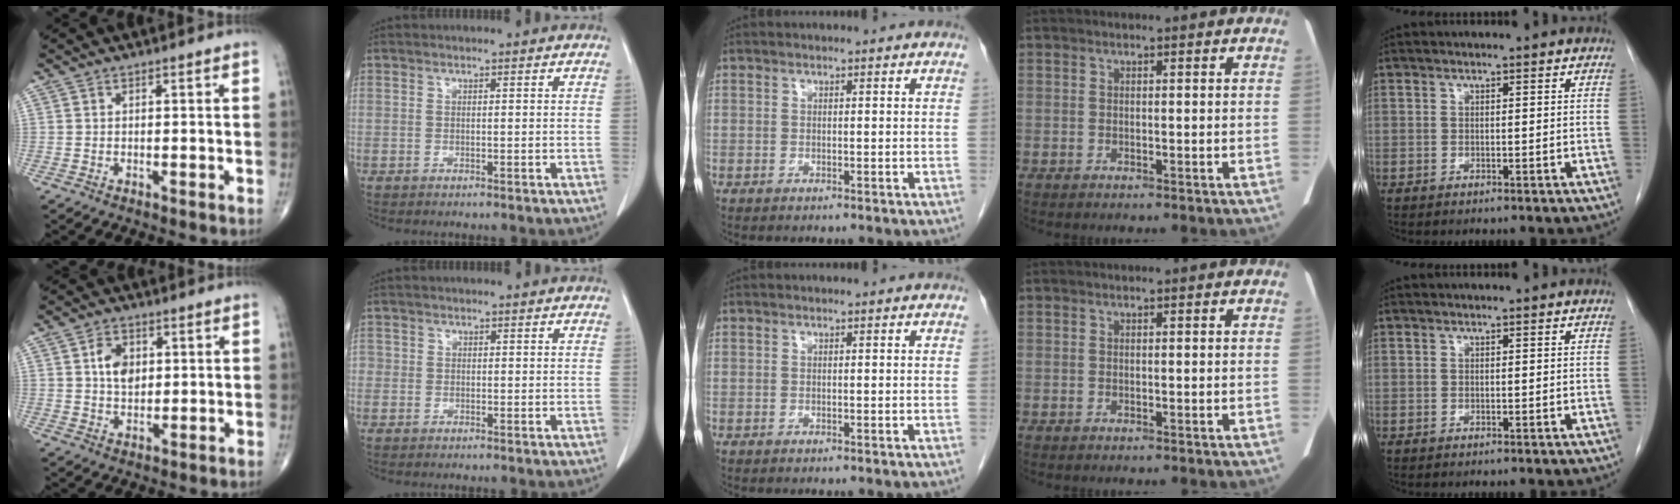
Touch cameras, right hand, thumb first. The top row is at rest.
{"thumb": {"total": 5.6, "force": [1.4, 3.9, 3.9], "torque": [-0.052, -0.007, 0.023]}, "index": {"total": 1.1, "force": [0.0, 1.0, 0.3], "torque": [0.005, 0.003, -0.004]}}